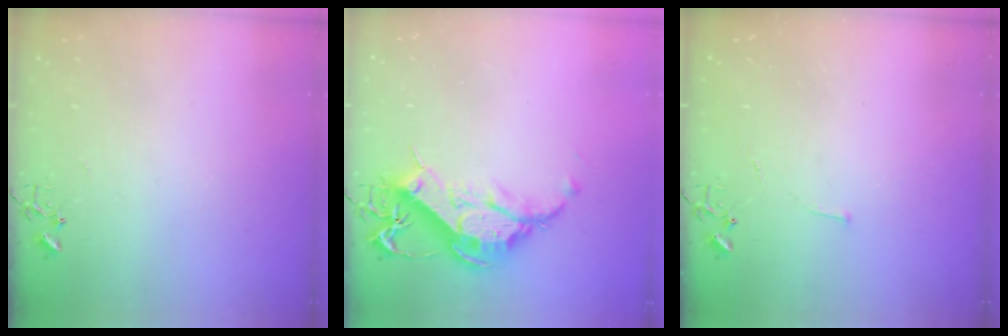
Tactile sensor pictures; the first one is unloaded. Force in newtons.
{"total": 14.3, "press": 14.2, "slide": 1.5}
{"total": 2.9, "press": 2.9, "slide": 0.4}